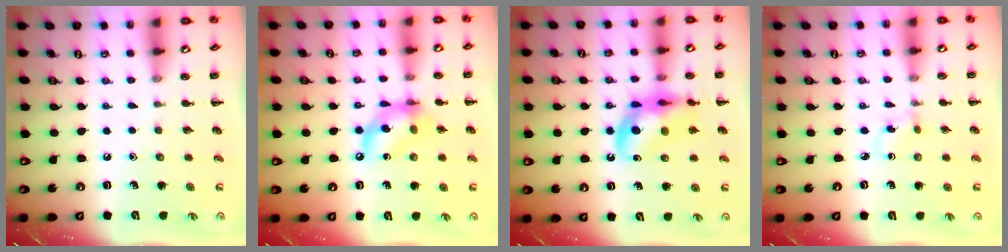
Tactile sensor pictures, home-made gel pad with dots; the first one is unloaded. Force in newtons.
{"total": 12.2, "press": 12.0, "slide": 2.6}
{"total": 14.8, "press": 14.3, "slide": 3.7}
{"total": 2.1, "press": 1.9, "slide": 0.9}